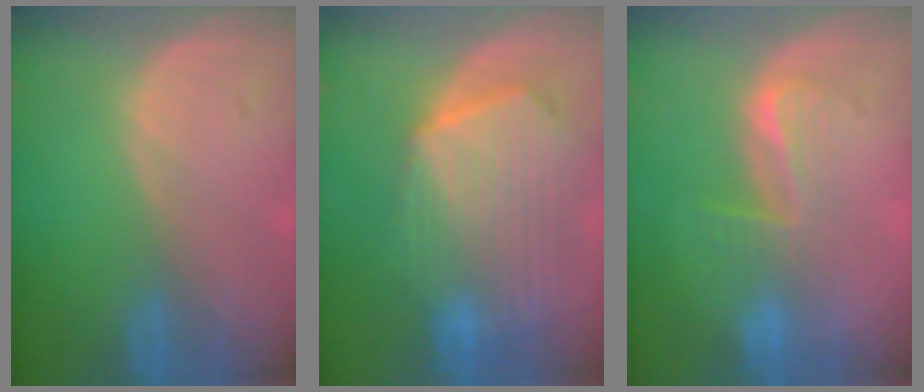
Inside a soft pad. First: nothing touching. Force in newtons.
{"total": 10.8, "press": 9.5, "slide": 5.2}
{"total": 4.6, "press": 4.4, "slide": 1.4}